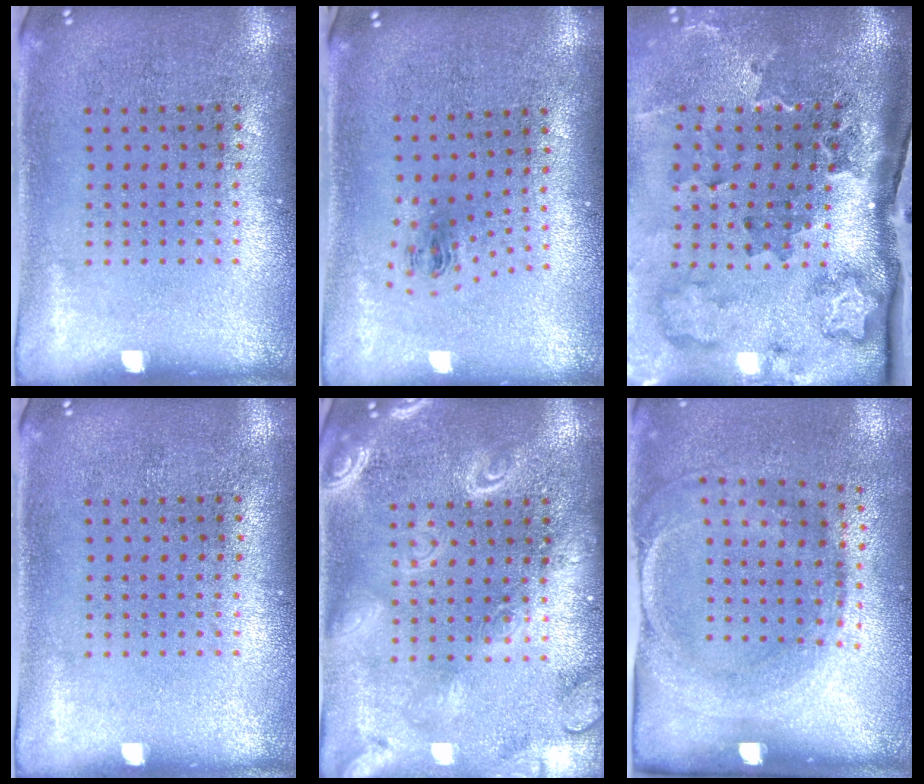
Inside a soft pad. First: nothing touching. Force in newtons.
{"total": 1.0, "press": 0.4, "slide": 0.9}
{"total": 3.7, "press": 2.4, "slide": 2.8}
{"total": 0.0}
{"total": 3.0, "press": 3.0, "slide": 0.3}
{"total": 1.8, "press": 1.2, "slide": 1.3}